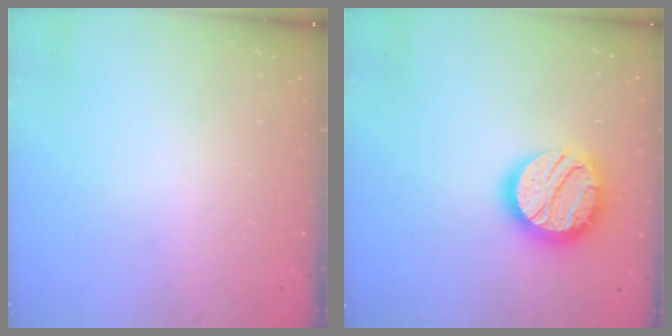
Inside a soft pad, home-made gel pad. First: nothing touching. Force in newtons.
{"total": 20.2, "press": 20.2, "slide": 1.7}